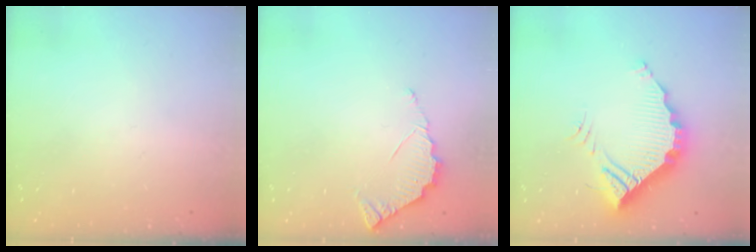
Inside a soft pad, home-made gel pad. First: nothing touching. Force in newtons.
{"total": 4.0, "press": 4.0, "slide": 0.3}
{"total": 14.3, "press": 14.3, "slide": 0.3}